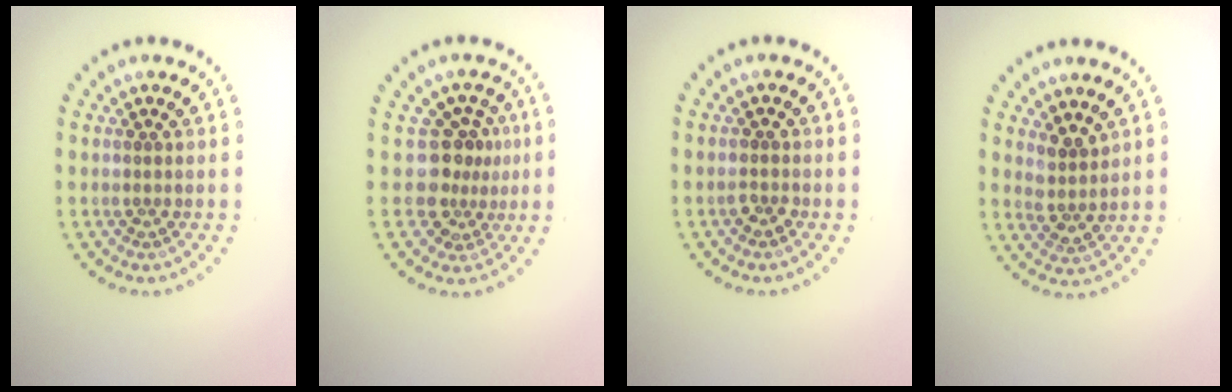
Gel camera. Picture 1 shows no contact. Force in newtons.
{"total": 3.2, "press": 2.4, "slide": 2.2}
{"total": 1.3, "press": 1.3, "slide": 0.1}
{"total": 2.4, "press": 1.8, "slide": 1.6}